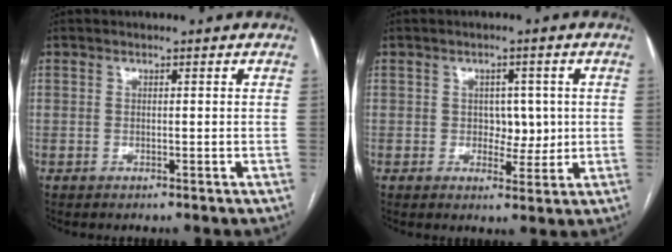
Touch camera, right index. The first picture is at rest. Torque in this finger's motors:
{"motor_torque": [-0.19, 0.13, -0.01, -0.01]}